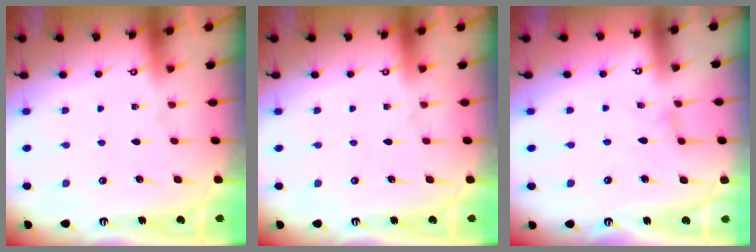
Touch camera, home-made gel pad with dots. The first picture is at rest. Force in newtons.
{"total": 0.0}
{"total": 0.7, "press": 0.7, "slide": 0.2}